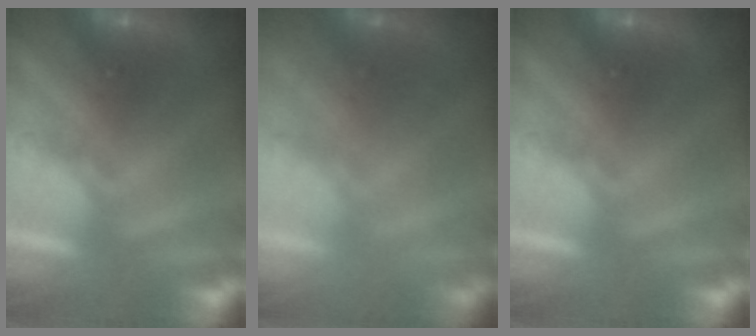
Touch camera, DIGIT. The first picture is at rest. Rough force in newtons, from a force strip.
{"total": 1.7}
{"total": 0.0}